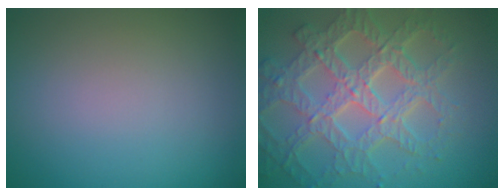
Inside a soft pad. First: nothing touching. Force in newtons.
{"total": 7.8, "press": 5.8, "slide": 5.3}